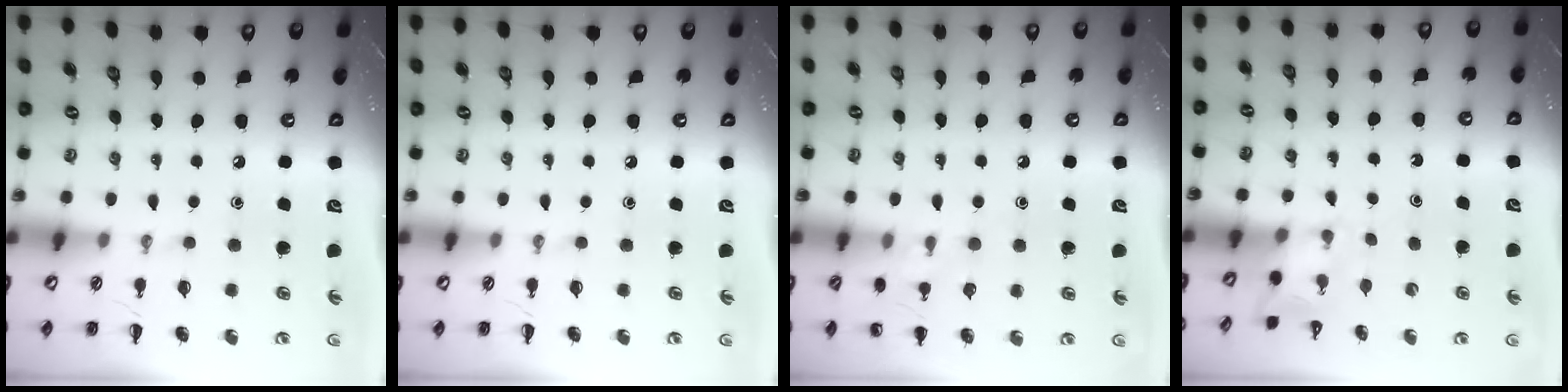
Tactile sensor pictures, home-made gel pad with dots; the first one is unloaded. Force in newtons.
{"total": 0.0}
{"total": 7.3, "press": 7.0, "slide": 2.1}
{"total": 2.2, "press": 2.1, "slide": 0.7}